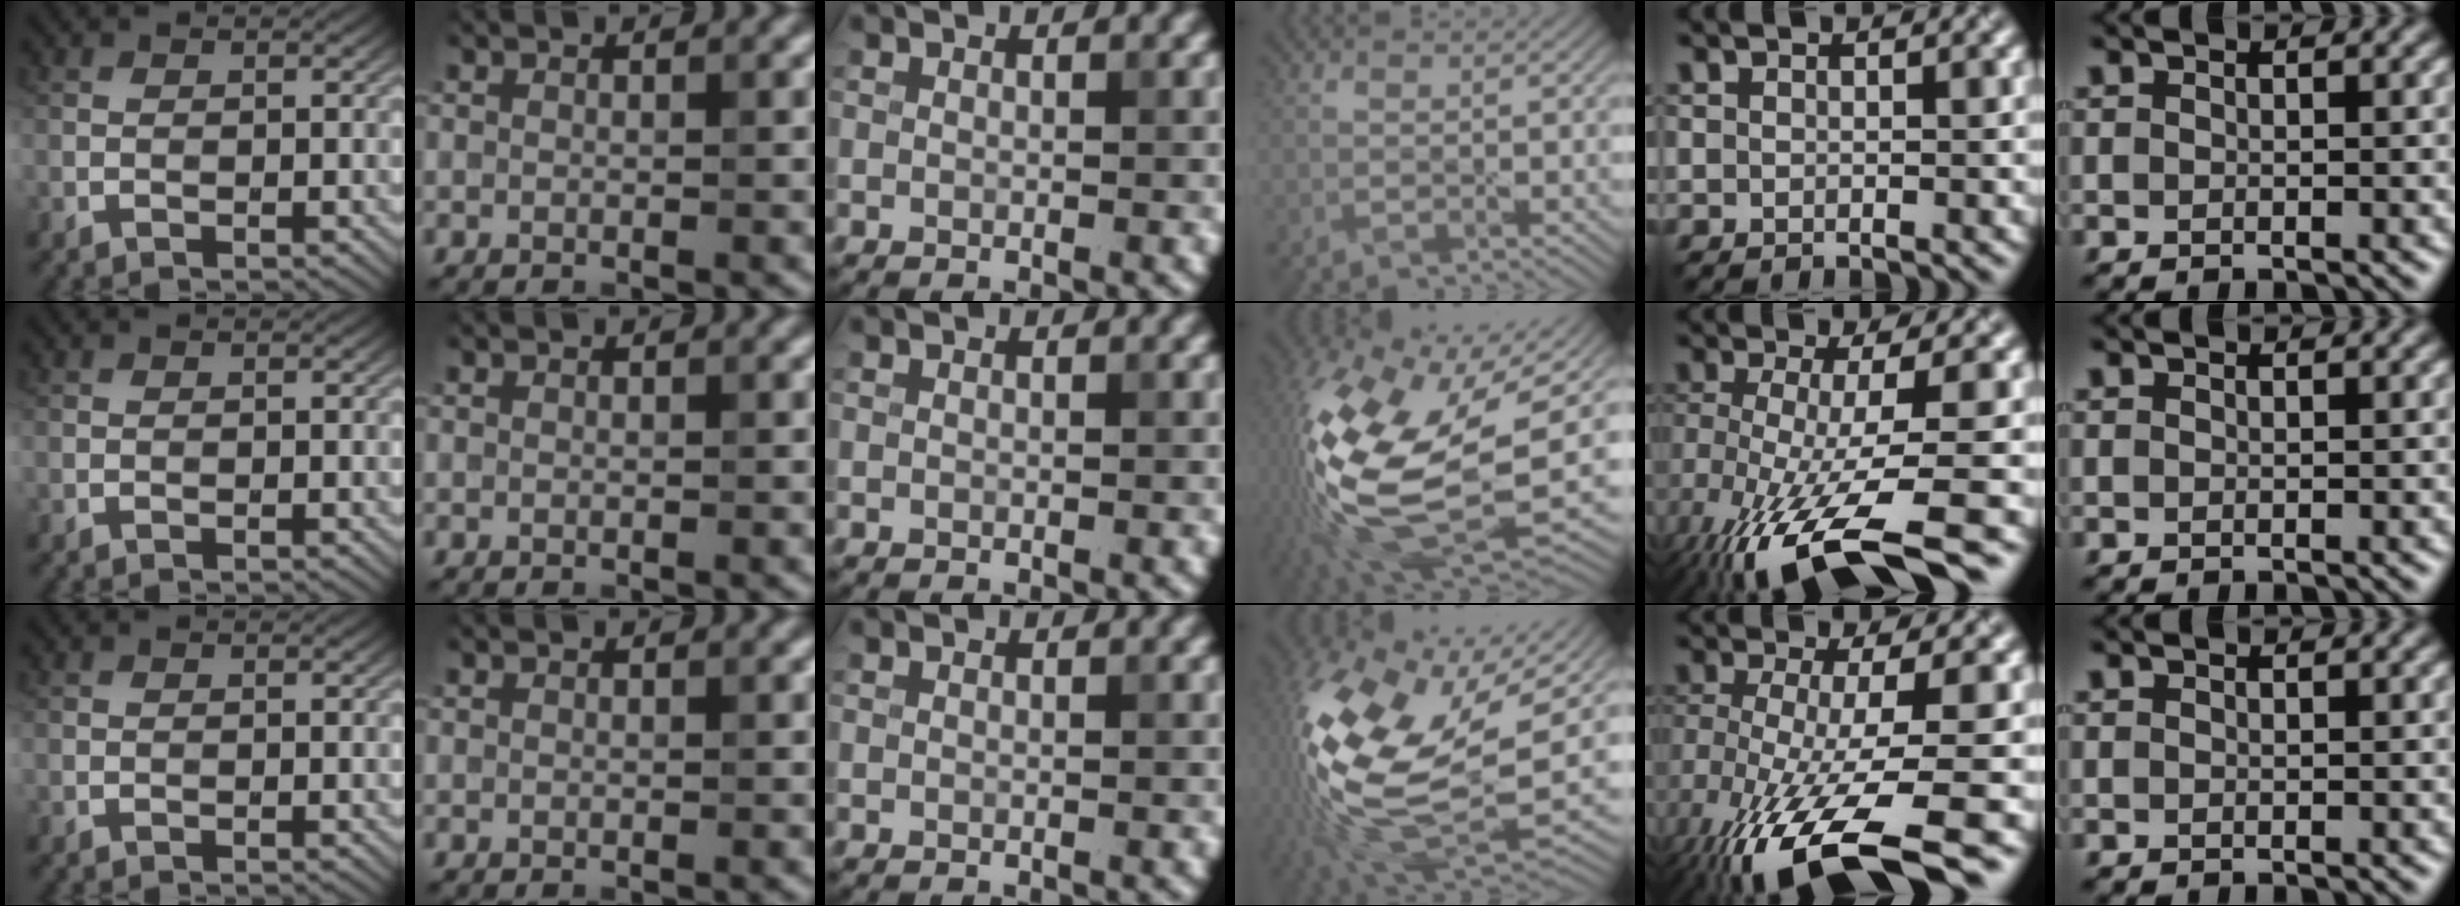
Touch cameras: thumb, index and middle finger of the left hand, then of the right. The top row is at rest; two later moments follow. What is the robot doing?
{"motion": "peel", "object": "aluminum foil"}